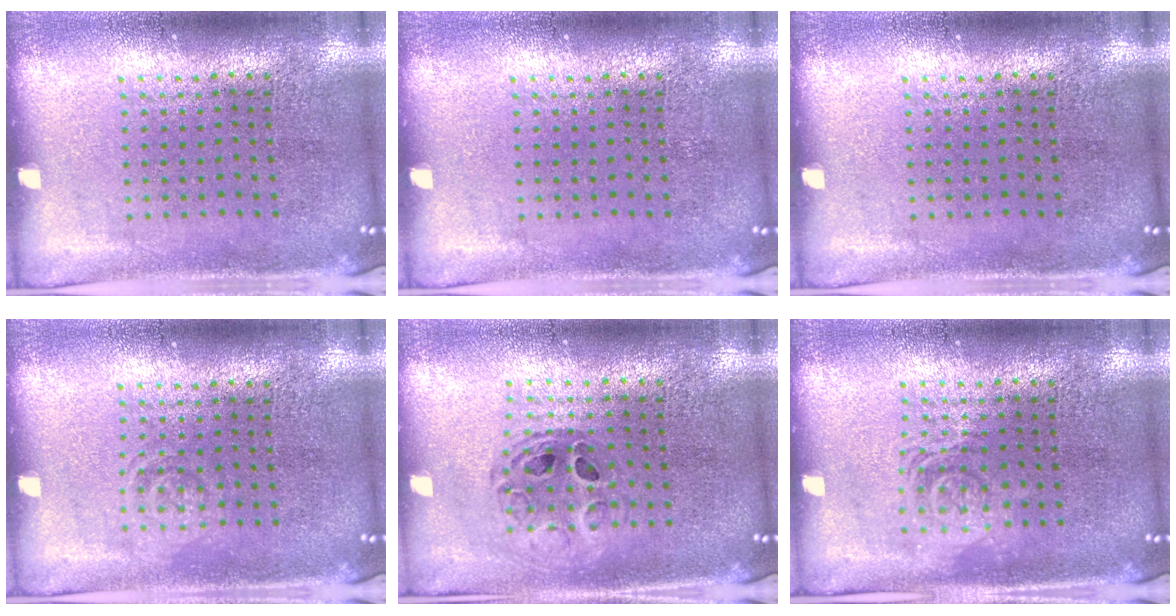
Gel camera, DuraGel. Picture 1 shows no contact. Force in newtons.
{"total": 0.0}
{"total": 0.0}
{"total": 1.0, "press": 1.0, "slide": 0.2}
{"total": 0.8, "press": 0.8, "slide": 0.1}
{"total": 1.1, "press": 1.1, "slide": 0.2}